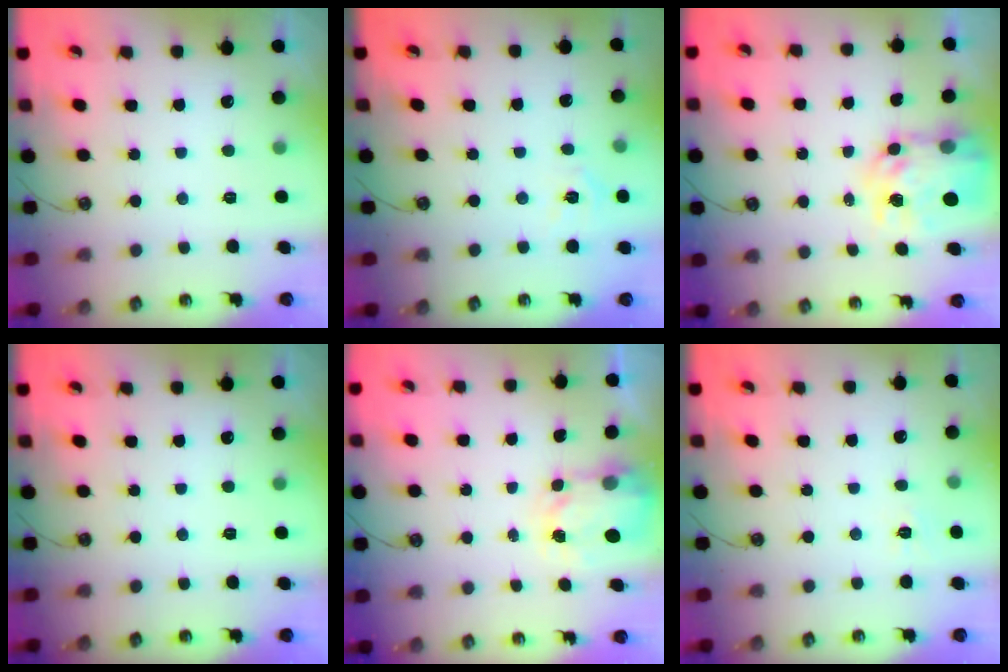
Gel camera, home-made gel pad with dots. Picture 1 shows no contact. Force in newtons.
{"total": 4.7, "press": 4.7, "slide": 0.6}
{"total": 10.4, "press": 10.4, "slide": 0.9}
{"total": 0.0}
{"total": 4.4, "press": 4.4, "slide": 0.2}
{"total": 5.5, "press": 5.4, "slide": 0.7}